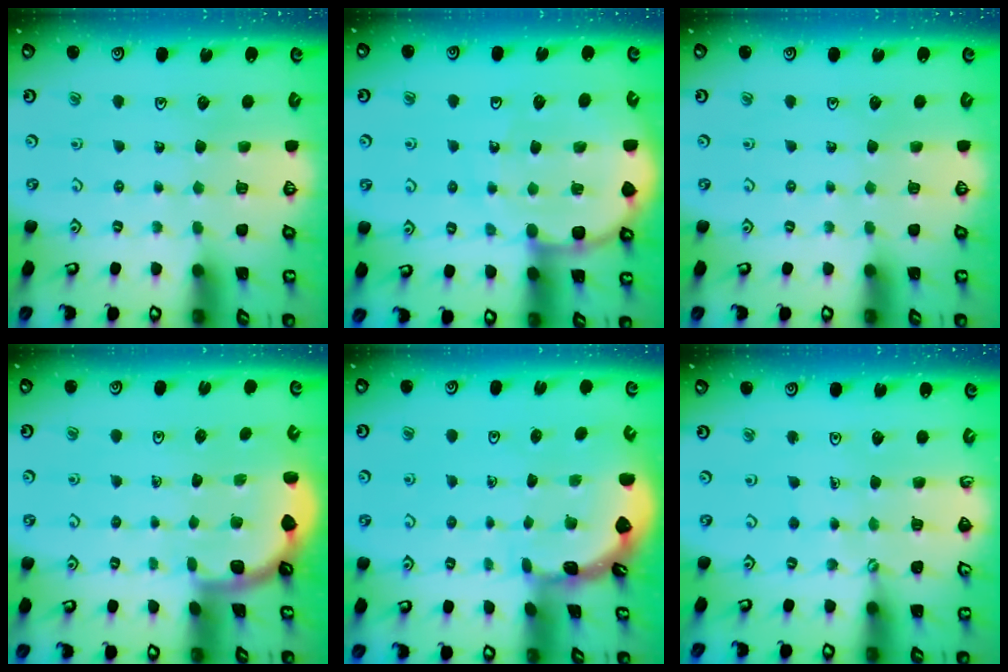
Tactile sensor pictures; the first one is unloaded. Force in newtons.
{"total": 9.3, "press": 9.3, "slide": 1.1}
{"total": 0.0}
{"total": 1.8, "press": 1.8, "slide": 0.0}
{"total": 1.7, "press": 1.7, "slide": 0.1}
{"total": 0.5, "press": 0.5, "slide": 0.1}